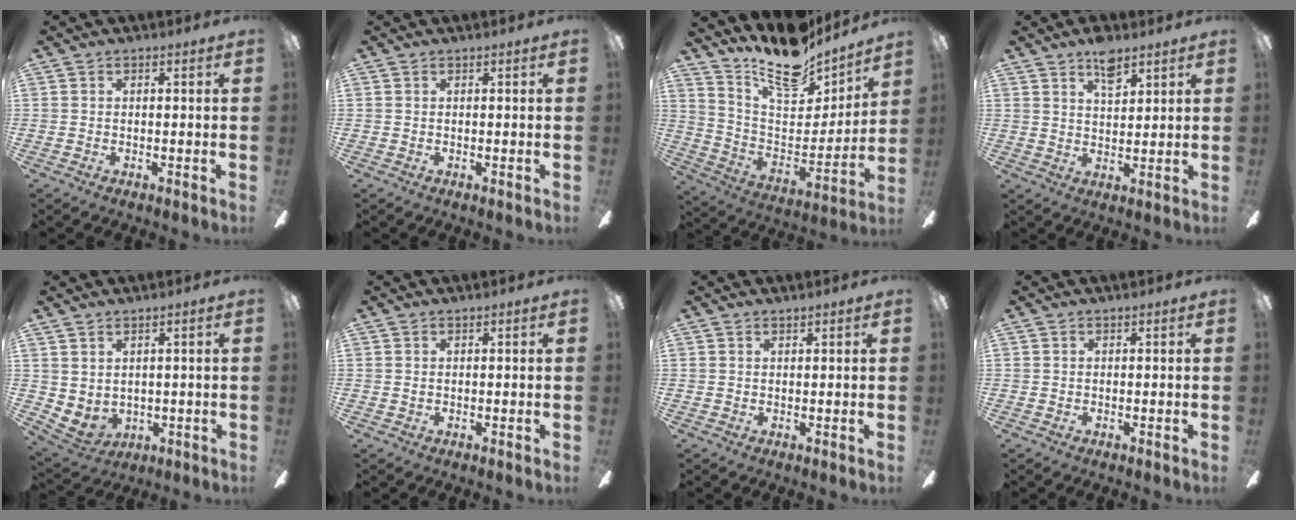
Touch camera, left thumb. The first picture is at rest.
{"total": 0.0}
{"total": 15.7, "force": [13.3, 5.4, 6.2], "torque": [-0.113, -0.104, 0.234]}
{"total": 6.6, "force": [4.7, 2.8, 3.8], "torque": [-0.052, -0.022, 0.081]}
{"total": 3.5, "force": [1.5, 2.7, 1.7], "torque": [-0.052, -0.013, 0.029]}
{"total": 0.0}
{"total": 0.7, "force": [0.7, 0.0, 0.0], "torque": [-0.002, 0.000, 0.012]}
{"total": 0.0}